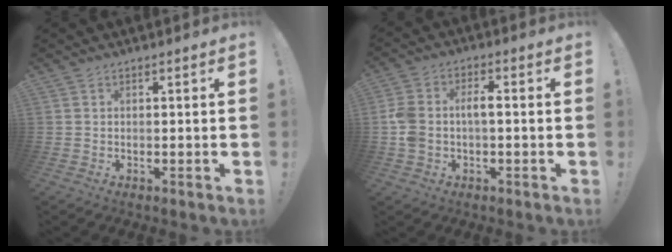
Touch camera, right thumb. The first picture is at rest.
{"total": 7.3, "force": [-0.8, 4.4, 5.8], "torque": [-0.135, 0.009, -0.016]}